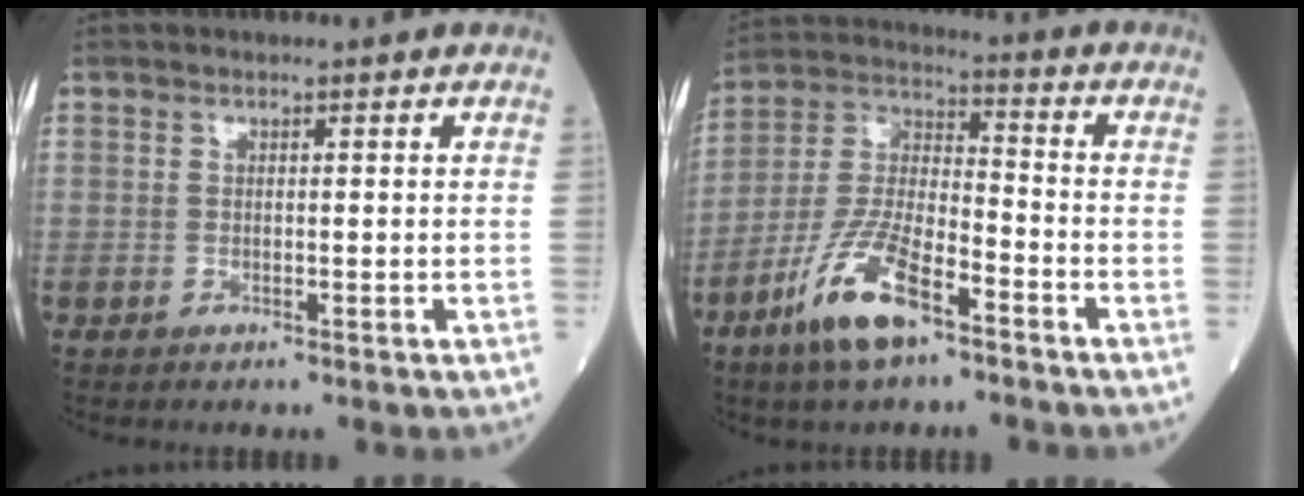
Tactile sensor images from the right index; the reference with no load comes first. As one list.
[{"total": 12.2, "force": [-7.2, 3.3, 9.2], "torque": [-0.198, -0.009, -0.138]}]